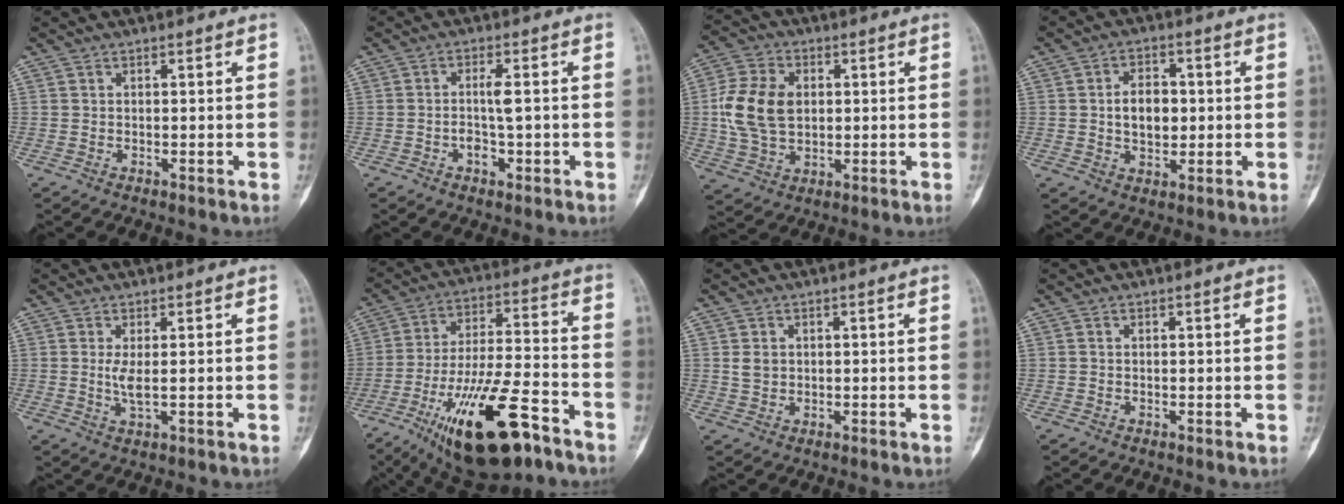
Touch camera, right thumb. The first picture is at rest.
{"total": 4.4, "force": [-0.8, 2.0, 3.8], "torque": [-0.066, 0.010, -0.014]}
{"total": 12.6, "force": [1.2, 8.8, 9.0], "torque": [-0.170, 0.006, 0.023]}
{"total": 7.3, "force": [0.3, 4.9, 5.5], "torque": [-0.066, 0.005, 0.005]}
{"total": 3.0, "force": [0.2, 0.6, 2.9], "torque": [-0.073, -0.011, 0.006]}
{"total": 22.0, "force": [-12.4, 6.9, 16.8], "torque": [-0.306, 0.058, -0.206]}
{"total": 2.4, "force": [0.4, 2.0, 1.3], "torque": [-0.016, 0.001, 0.012]}
{"total": 0.0}